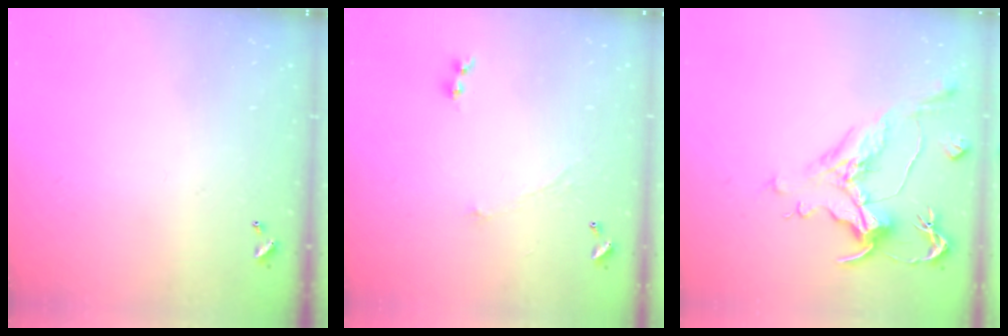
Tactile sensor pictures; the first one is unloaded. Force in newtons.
{"total": 1.2, "press": 0.7, "slide": 1.0}
{"total": 1.1, "press": 0.0, "slide": 1.1}